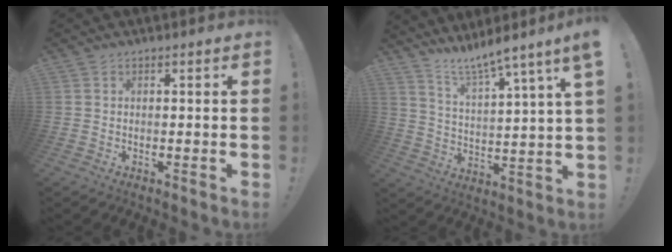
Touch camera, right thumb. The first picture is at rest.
{"total": 9.2, "force": [7.7, 0.1, 5.0], "torque": [-0.089, -0.064, 0.124]}